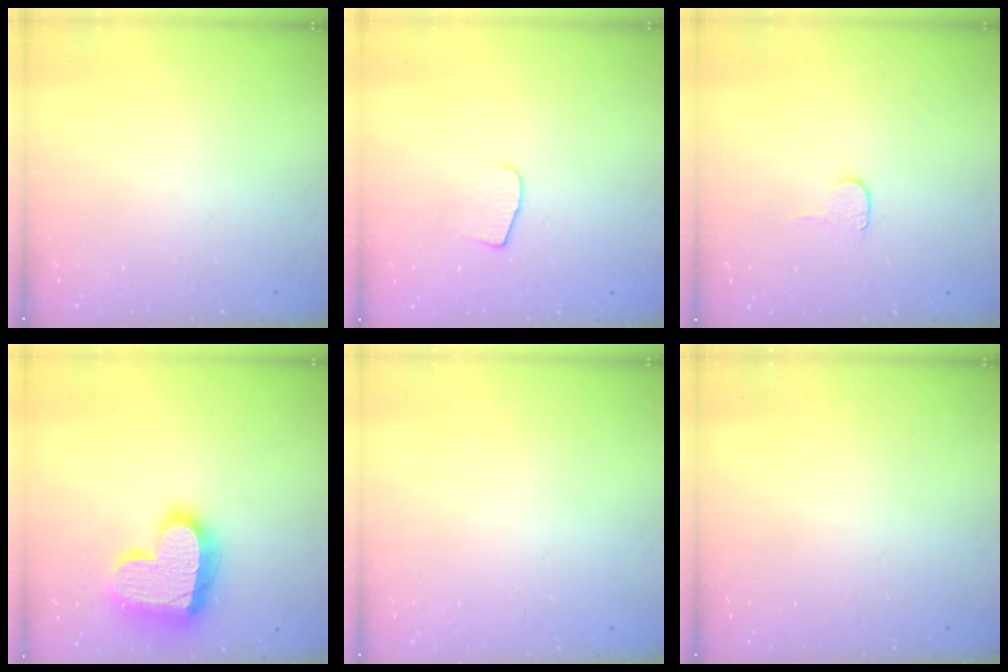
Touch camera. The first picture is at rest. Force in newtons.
{"total": 5.5, "press": 5.5, "slide": 0.5}
{"total": 4.1, "press": 4.1, "slide": 0.4}
{"total": 20.9, "press": 20.8, "slide": 1.8}
{"total": 0.0}
{"total": 0.0}